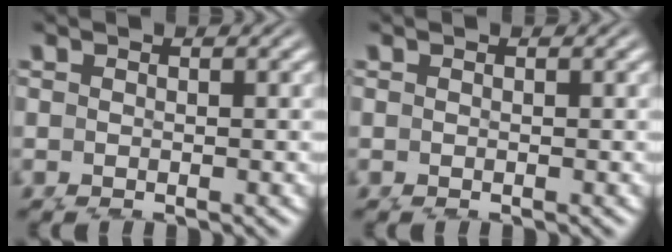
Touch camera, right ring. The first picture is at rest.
{"total": 0.0}